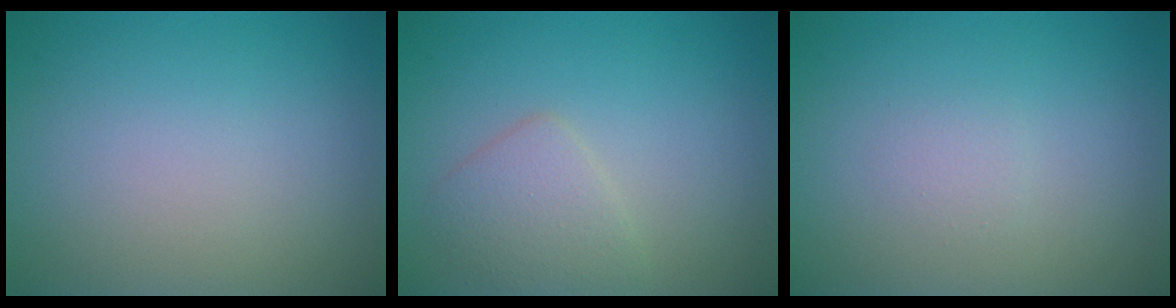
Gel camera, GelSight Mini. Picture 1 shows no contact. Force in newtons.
{"total": 2.4, "press": 2.4, "slide": 0.0}
{"total": 0.7, "press": 0.7, "slide": 0.0}